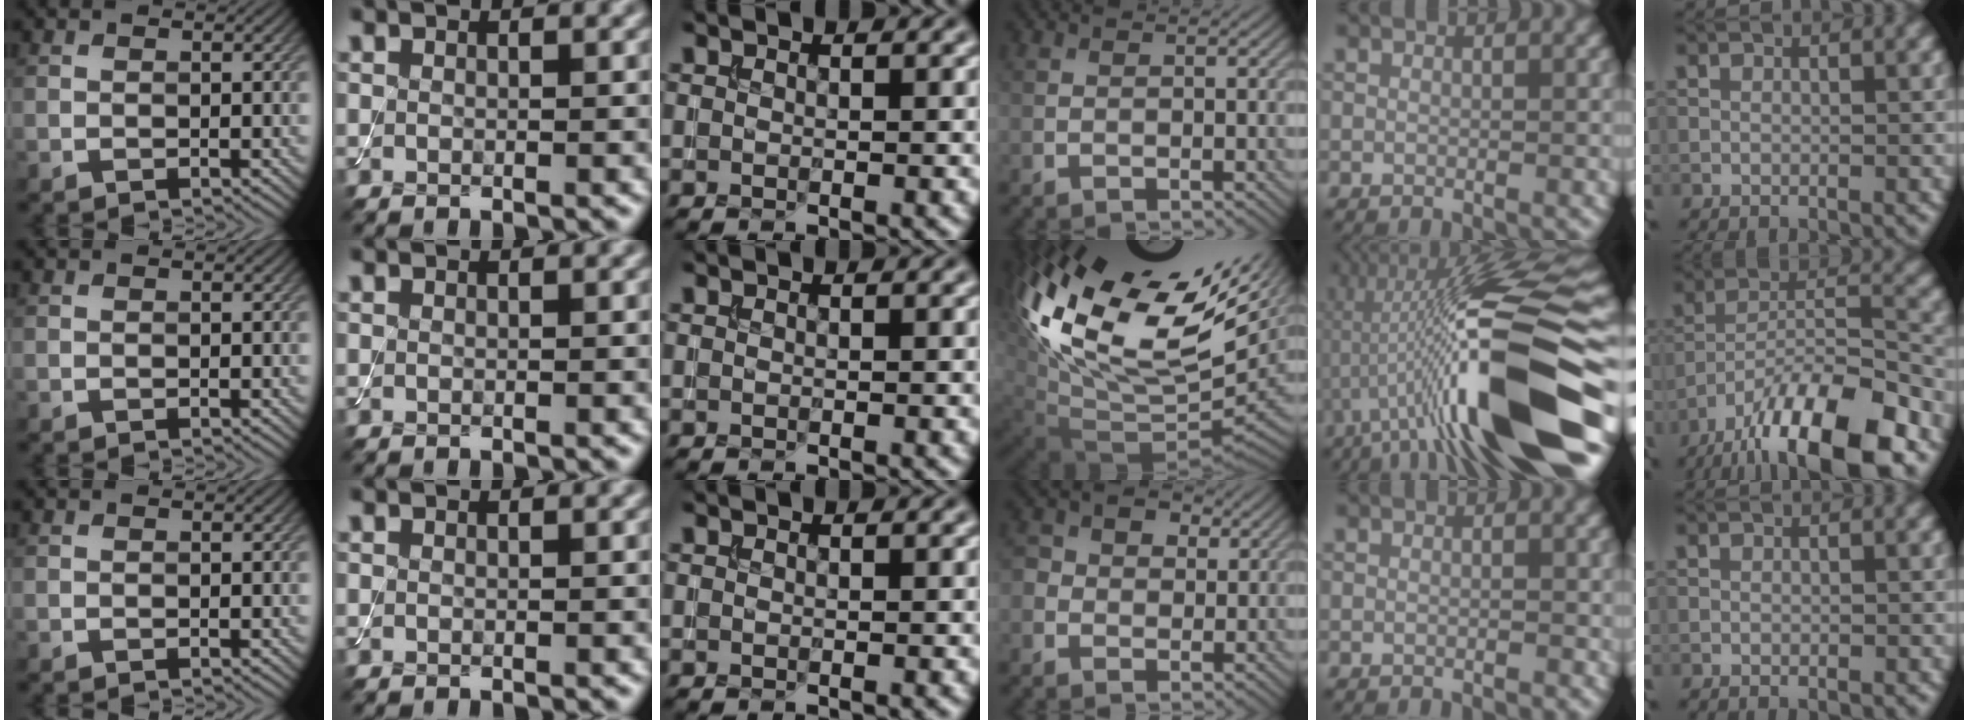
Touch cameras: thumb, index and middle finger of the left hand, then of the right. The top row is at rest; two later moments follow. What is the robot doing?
{"motion": "assemble", "object": "toy tower of hanoi"}